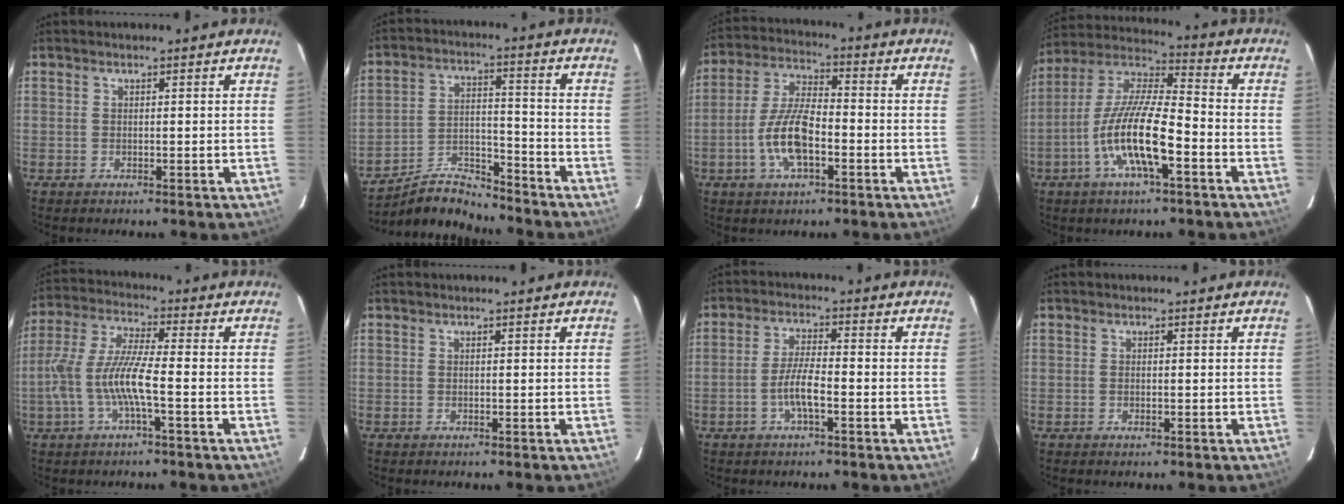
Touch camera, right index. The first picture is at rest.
{"total": 9.1, "force": [-8.8, 2.0, 1.4], "torque": [-0.039, 0.024, -0.158]}
{"total": 10.6, "force": [-3.7, 3.9, 9.1], "torque": [-0.190, 0.004, -0.069]}
{"total": 14.5, "force": [-5.7, 3.3, 12.9], "torque": [-0.259, -0.007, -0.111]}
{"total": 10.5, "force": [-3.1, 1.3, 9.9], "torque": [-0.214, 0.001, -0.057]}
{"total": 0.0}
{"total": 5.3, "force": [-2.2, 1.0, 4.7], "torque": [-0.097, 0.002, -0.042]}
{"total": 0.6, "force": [-0.2, 0.3, 0.4], "torque": [-0.009, 0.000, -0.004]}